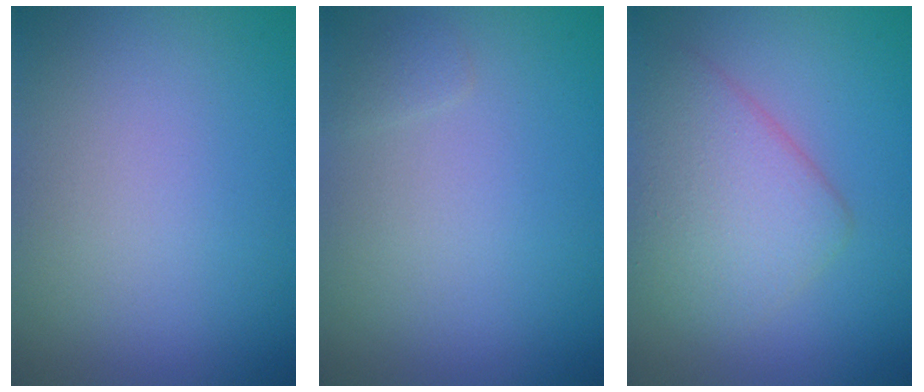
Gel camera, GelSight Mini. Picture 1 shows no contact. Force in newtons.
{"total": 0.6, "press": 0.6, "slide": 0.0}
{"total": 4.4, "press": 4.4, "slide": 0.4}